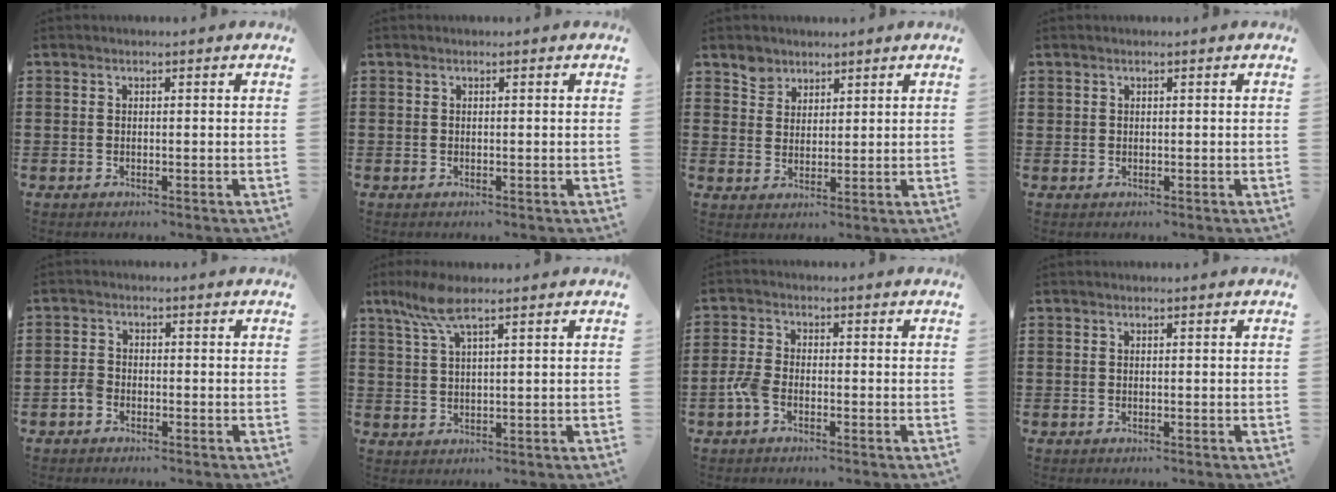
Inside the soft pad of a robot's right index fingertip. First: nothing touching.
{"total": 0.0}
{"total": 3.5, "force": [2.6, 2.4, 0.0], "torque": [-0.015, 0.008, 0.052]}
{"total": 0.6, "force": [0.4, 0.5, 0.0], "torque": [-0.002, 0.001, 0.009]}
{"total": 2.1, "force": [-1.3, 1.3, 1.0], "torque": [-0.036, -0.003, -0.029]}
{"total": 6.1, "force": [3.8, 1.3, 4.7], "torque": [-0.101, 0.008, 0.067]}
{"total": 3.4, "force": [-1.7, 1.5, 2.5], "torque": [-0.074, -0.007, -0.038]}
{"total": 0.0}